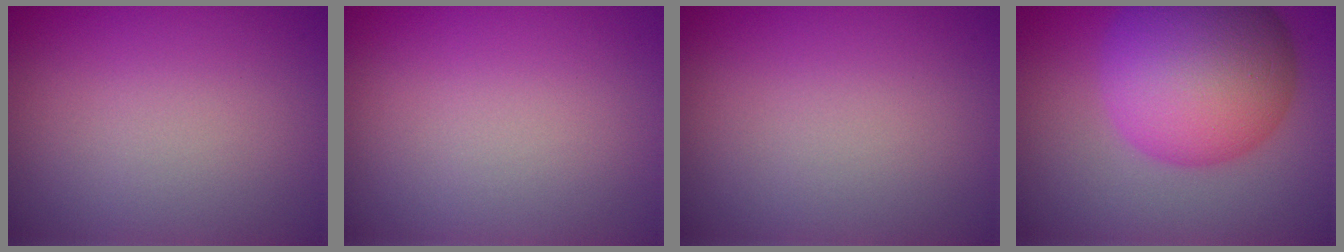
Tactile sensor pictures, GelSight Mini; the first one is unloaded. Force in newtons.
{"total": 0.0}
{"total": 0.0}
{"total": 12.0, "press": 11.9, "slide": 0.2}